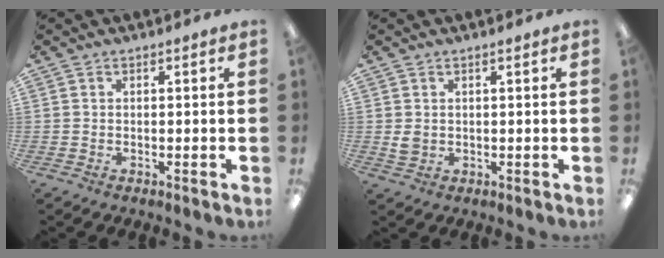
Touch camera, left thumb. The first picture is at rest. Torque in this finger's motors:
{"motor_torque": [-0.11, 0.33, 0.45, -0.42, -0.01]}